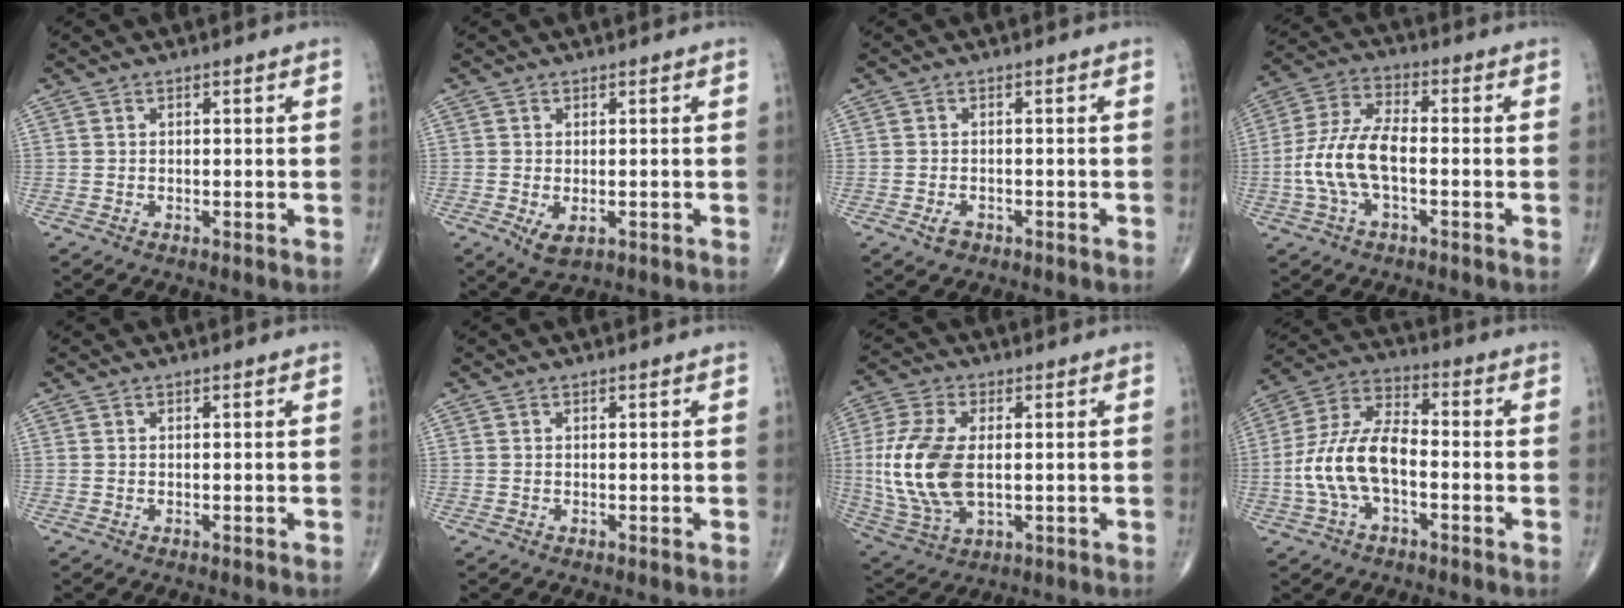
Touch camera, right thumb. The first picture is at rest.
{"total": 3.5, "force": [-1.1, 1.8, 2.8], "torque": [-0.049, -0.008, -0.011]}
{"total": 2.3, "force": [-1.2, 1.5, 1.2], "torque": [-0.021, 0.003, -0.017]}
{"total": 11.3, "force": [-2.2, 5.4, 9.8], "torque": [-0.211, 0.033, -0.046]}
{"total": 0.0}
{"total": 0.0}
{"total": 15.8, "force": [0.2, 8.7, 13.1], "torque": [-0.294, -0.006, 0.011]}
{"total": 13.1, "force": [-2.7, 6.8, 10.9], "torque": [-0.223, 0.040, -0.056]}